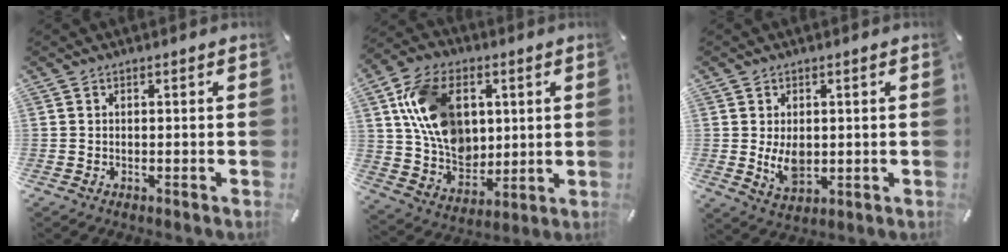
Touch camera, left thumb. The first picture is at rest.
{"total": 16.8, "force": [4.4, 12.4, 10.4], "torque": [-0.217, 0.006, 0.087]}
{"total": 6.2, "force": [0.0, 4.3, 4.5], "torque": [-0.100, -0.005, -0.001]}